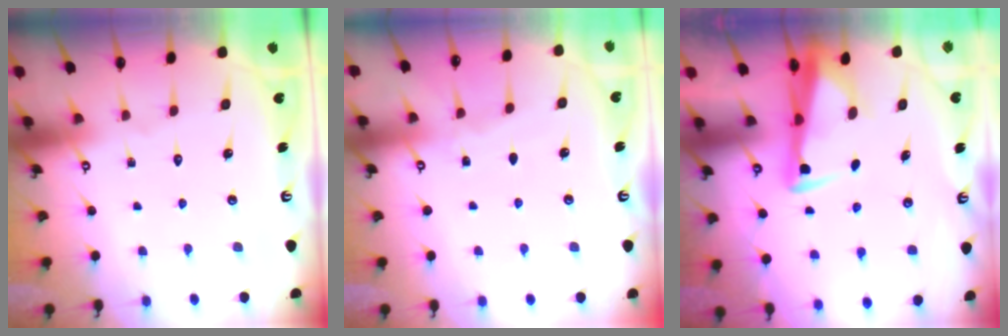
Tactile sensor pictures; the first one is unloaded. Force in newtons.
{"total": 2.6, "press": 2.6, "slide": 0.4}
{"total": 3.4, "press": 3.3, "slide": 0.9}